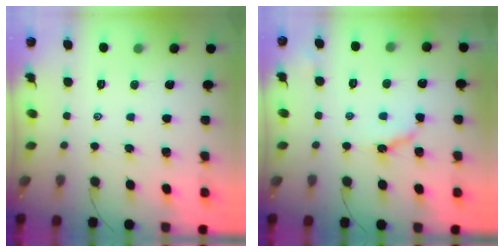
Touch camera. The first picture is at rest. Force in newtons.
{"total": 5.4, "press": 5.4, "slide": 0.3}